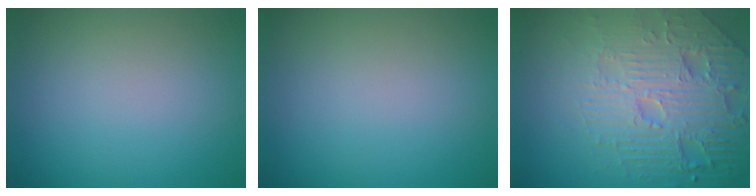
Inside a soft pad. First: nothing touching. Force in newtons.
{"total": 0.0}
{"total": 8.5, "press": 6.0, "slide": 6.0}